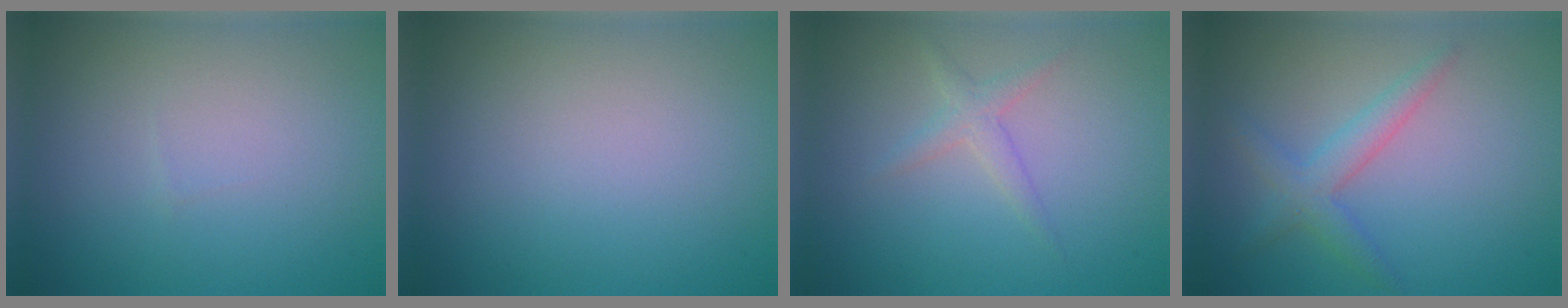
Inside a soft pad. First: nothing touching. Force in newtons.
{"total": 0.0}
{"total": 1.5, "press": 1.5, "slide": 0.1}
{"total": 2.6, "press": 2.6, "slide": 0.1}